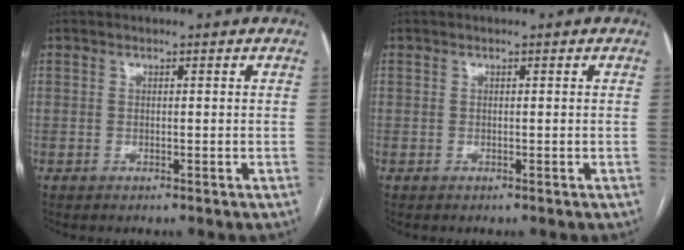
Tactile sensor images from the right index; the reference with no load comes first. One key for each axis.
{"total": 0.0}